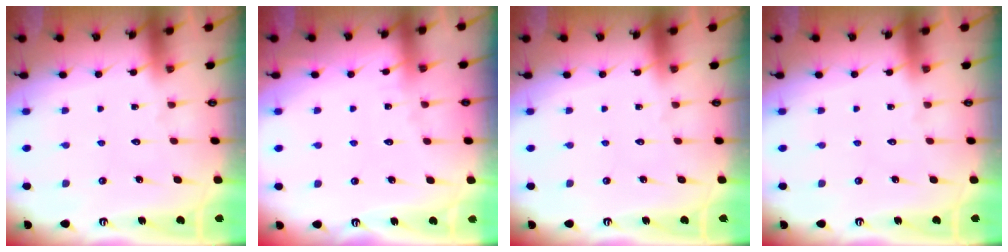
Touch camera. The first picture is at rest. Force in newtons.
{"total": 3.6, "press": 3.5, "slide": 0.4}
{"total": 0.0}
{"total": 0.0}